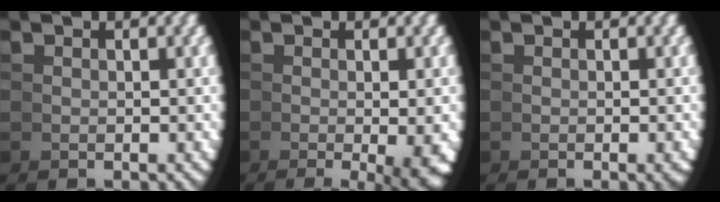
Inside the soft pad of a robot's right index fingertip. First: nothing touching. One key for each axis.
{"total": 5.9, "fx": -2.4, "fy": 1.6, "fz": 5.1, "tx": -0.063, "ty": -0.021, "tz": -0.023}
{"total": 1.0, "fx": -0.5, "fy": 0.3, "fz": 0.9, "tx": -0.010, "ty": 0.001, "tz": -0.009}